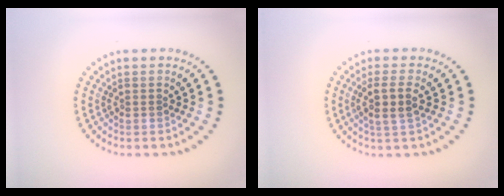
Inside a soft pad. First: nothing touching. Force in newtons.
{"total": 2.5, "press": 2.2, "slide": 1.1}